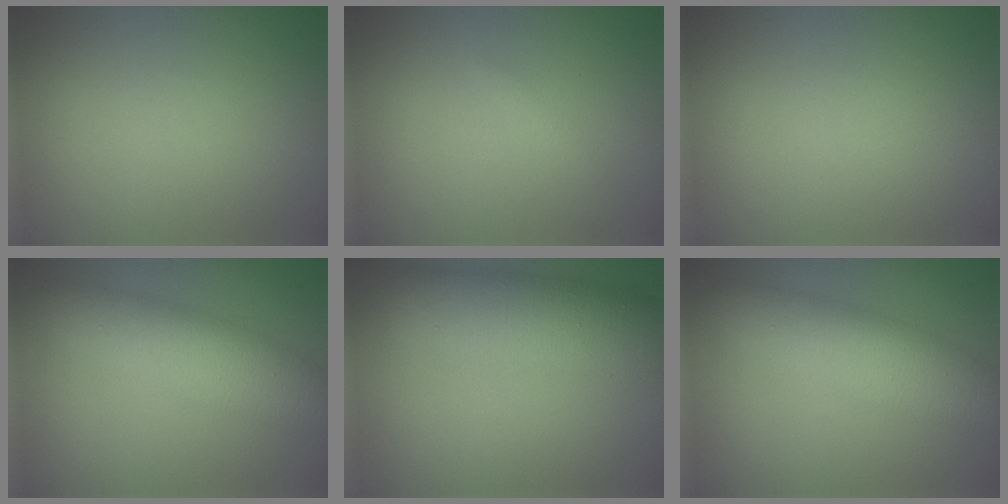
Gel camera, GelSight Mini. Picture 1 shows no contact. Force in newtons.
{"total": 0.5, "press": 0.5, "slide": 0.0}
{"total": 0.0}
{"total": 6.2, "press": 6.2, "slide": 0.2}
{"total": 7.4, "press": 7.4, "slide": 0.3}
{"total": 6.2, "press": 6.2, "slide": 0.2}